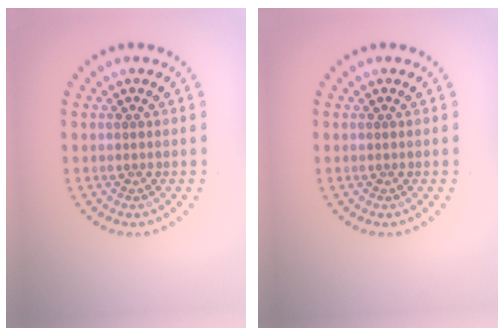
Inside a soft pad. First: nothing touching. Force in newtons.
{"total": 0.0}